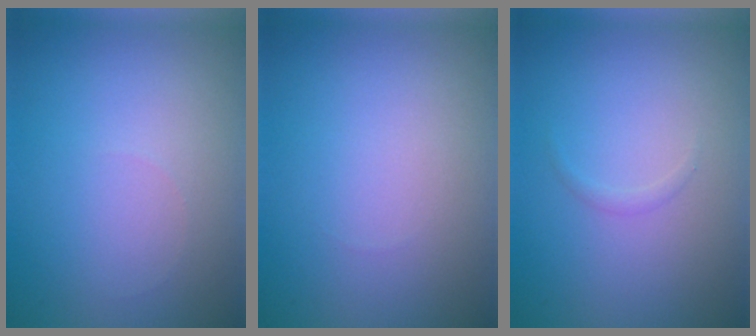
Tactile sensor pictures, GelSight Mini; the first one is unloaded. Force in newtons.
{"total": 0.0}
{"total": 0.5, "press": 0.5, "slide": 0.0}